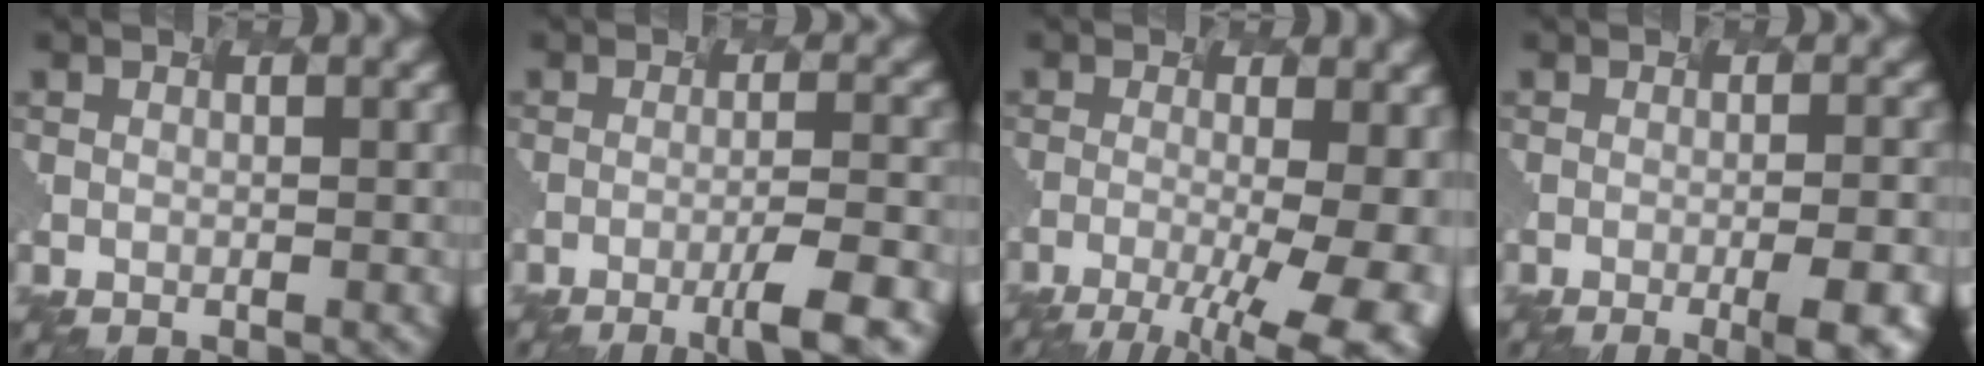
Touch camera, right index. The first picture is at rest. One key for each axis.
{"total": 4.8, "fx": -2.4, "fy": 0.5, "fz": 4.1, "tx": -0.060, "ty": 0.000, "tz": -0.035}
{"total": 10.5, "fx": -3.2, "fy": 3.6, "fz": 9.4, "tx": -0.106, "ty": -0.012, "tz": -0.032}
{"total": 6.2, "fx": -2.0, "fy": 1.9, "fz": 5.6, "tx": -0.045, "ty": -0.001, "tz": -0.013}